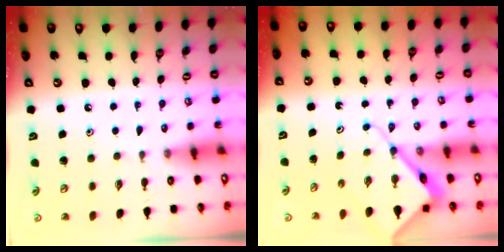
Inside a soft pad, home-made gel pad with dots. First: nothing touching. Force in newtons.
{"total": 9.1, "press": 9.1, "slide": 0.7}